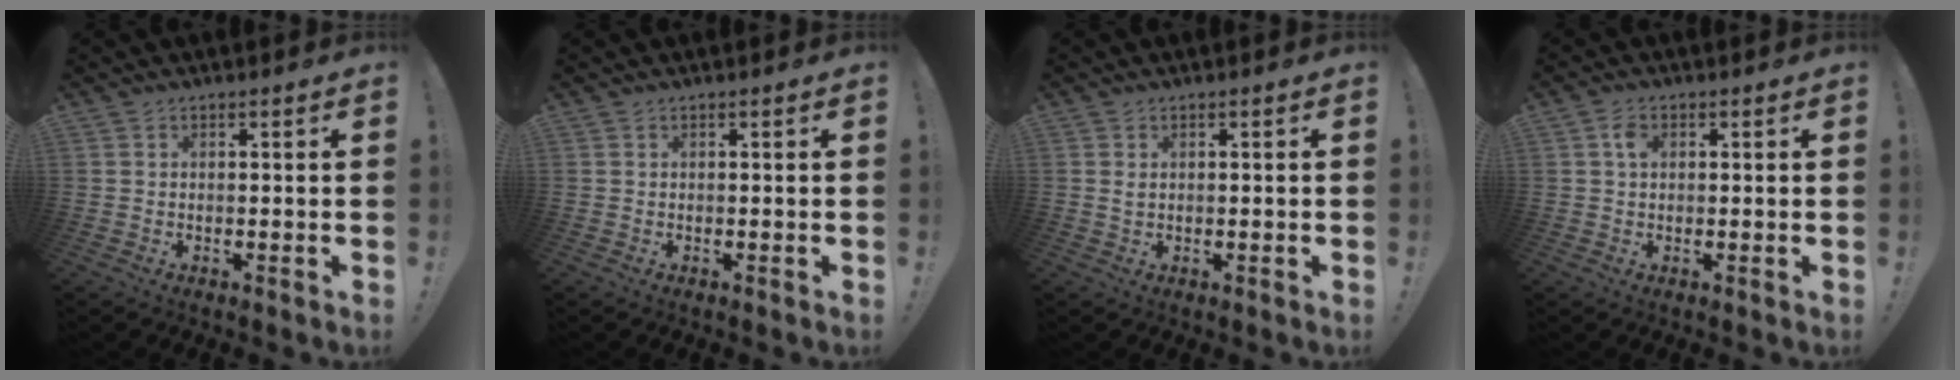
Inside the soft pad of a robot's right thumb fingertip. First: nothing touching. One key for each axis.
{"total": 0.0}
{"total": 1.1, "fx": 0.4, "fy": 0.4, "fz": 1.0, "tx": -0.016, "ty": 0.001, "tz": 0.005}
{"total": 2.9, "fx": 0.7, "fy": 2.0, "fz": 2.1, "tx": -0.029, "ty": 0.001, "tz": 0.008}